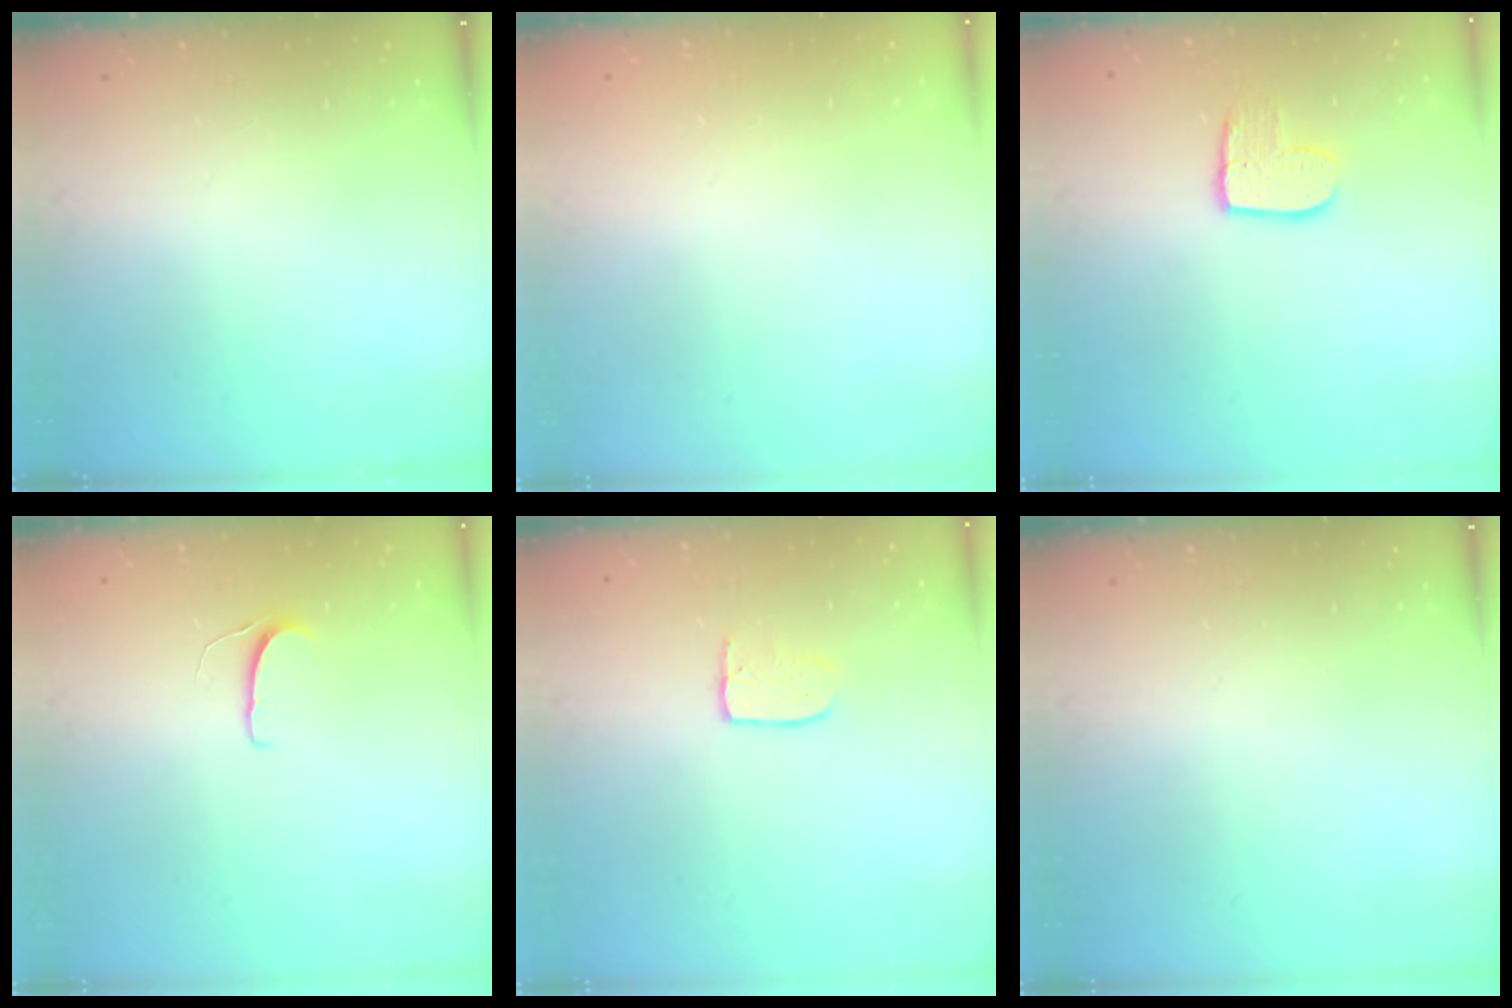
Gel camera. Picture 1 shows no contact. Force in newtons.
{"total": 0.0}
{"total": 9.1, "press": 9.0, "slide": 0.7}
{"total": 5.4, "press": 5.4, "slide": 0.4}
{"total": 3.3, "press": 3.3, "slide": 0.1}
{"total": 0.0}